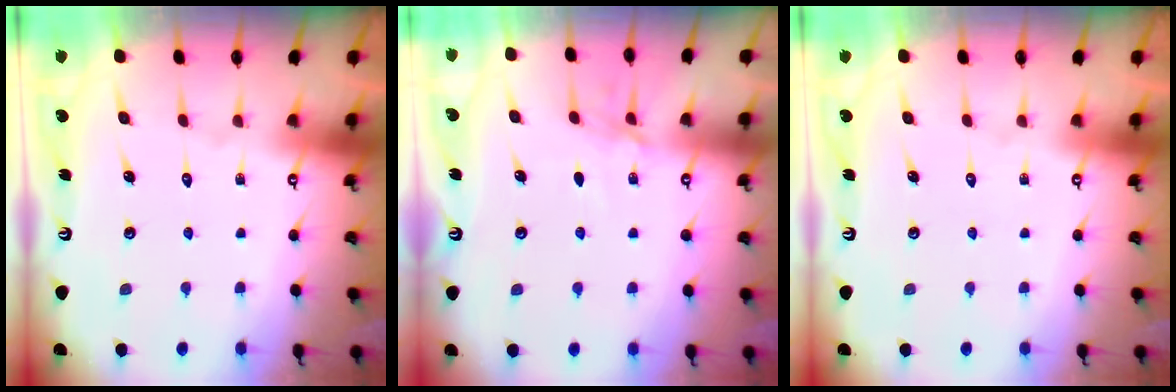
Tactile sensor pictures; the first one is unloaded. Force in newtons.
{"total": 6.3, "press": 6.3, "slide": 0.6}
{"total": 0.0}